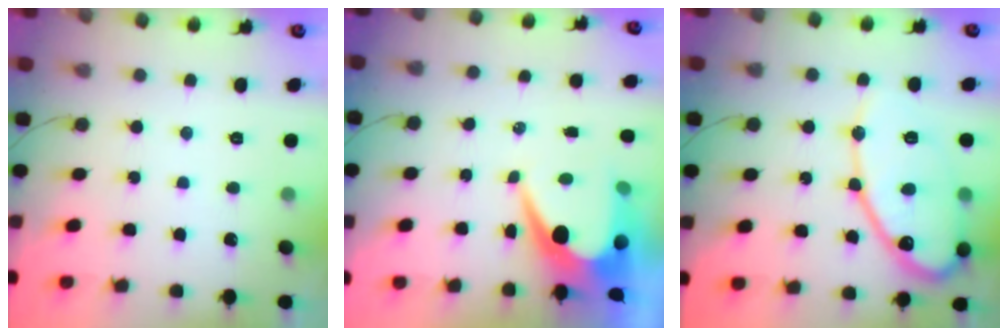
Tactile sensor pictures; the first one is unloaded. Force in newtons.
{"total": 10.6, "press": 10.5, "slide": 0.9}
{"total": 18.4, "press": 18.3, "slide": 1.4}